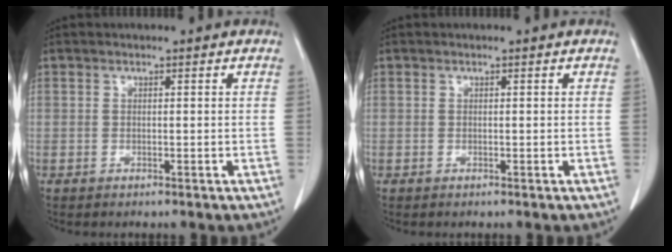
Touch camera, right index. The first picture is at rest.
{"total": 0.0}